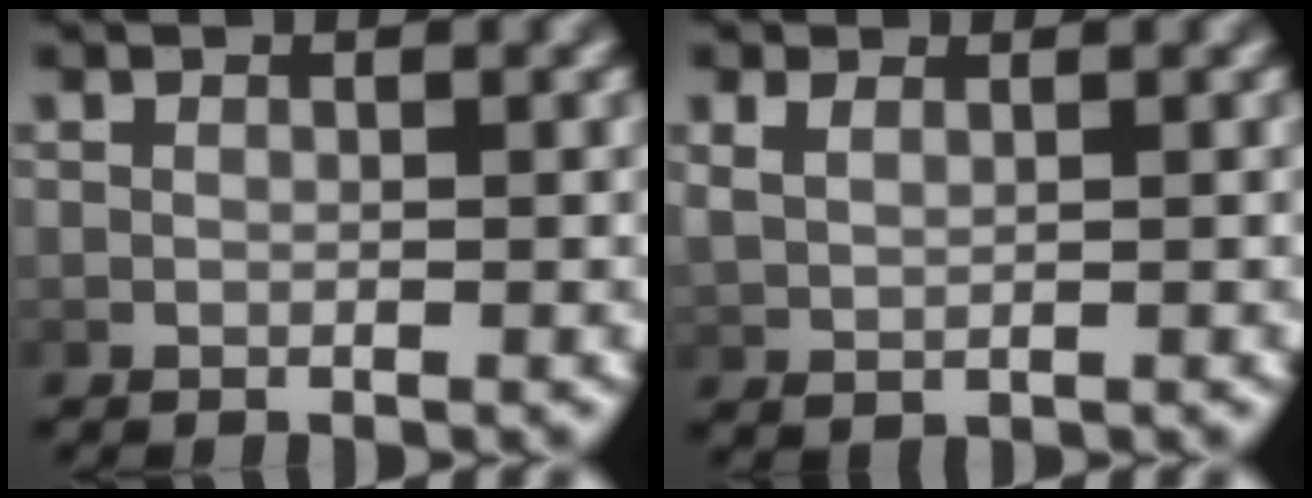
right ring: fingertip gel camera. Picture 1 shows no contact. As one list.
[{"total": 1.4, "force": [0.9, 0.6, 0.9], "torque": [-0.019, -0.001, 0.028]}]